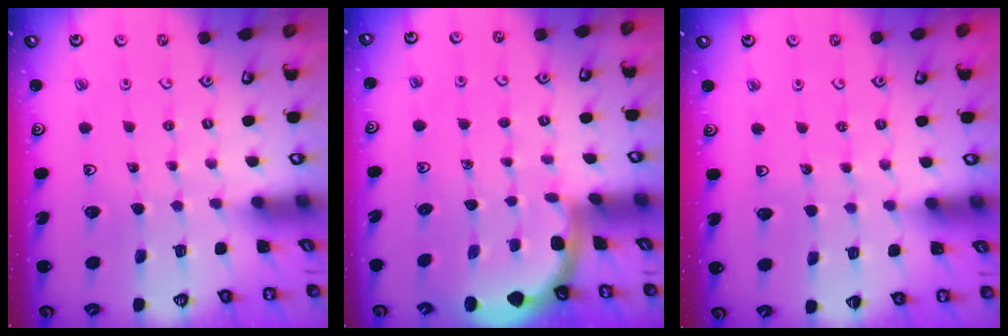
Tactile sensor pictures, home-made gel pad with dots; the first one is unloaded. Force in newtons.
{"total": 1.7, "press": 1.7, "slide": 0.1}
{"total": 3.1, "press": 3.1, "slide": 0.3}